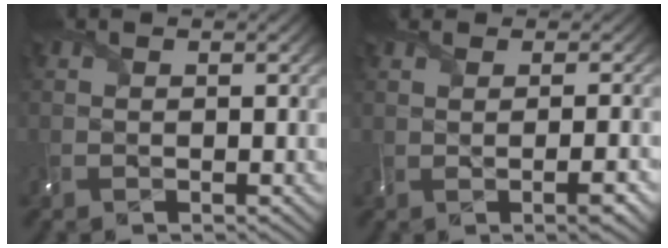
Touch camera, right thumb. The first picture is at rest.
{"total": 3.1, "force": [0.7, 0.9, 2.9], "torque": [-0.030, 0.016, -0.011]}